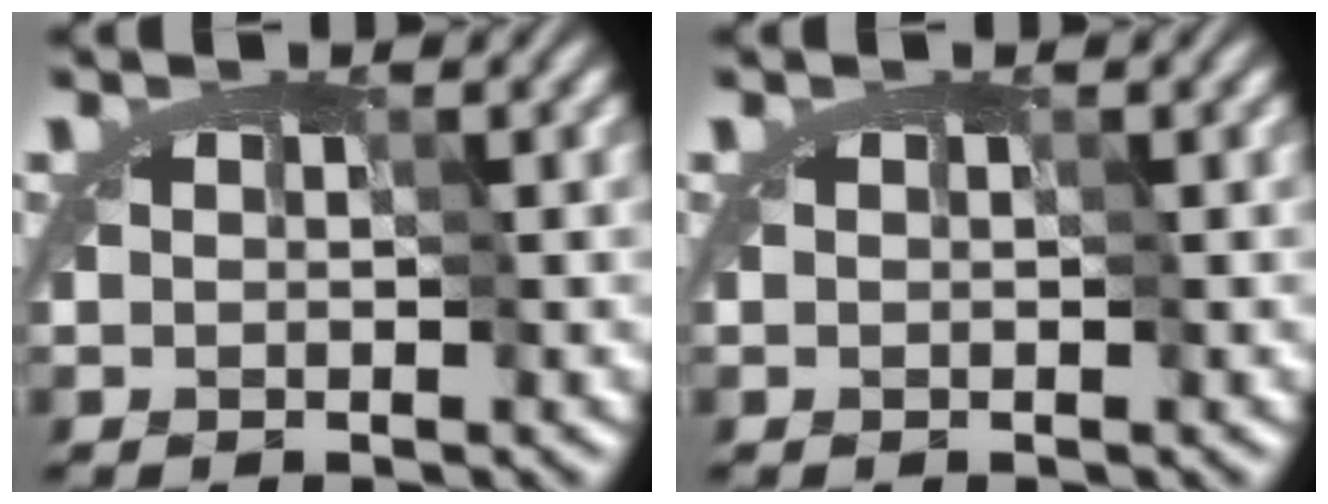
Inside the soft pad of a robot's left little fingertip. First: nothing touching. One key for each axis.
{"total": 0.0}